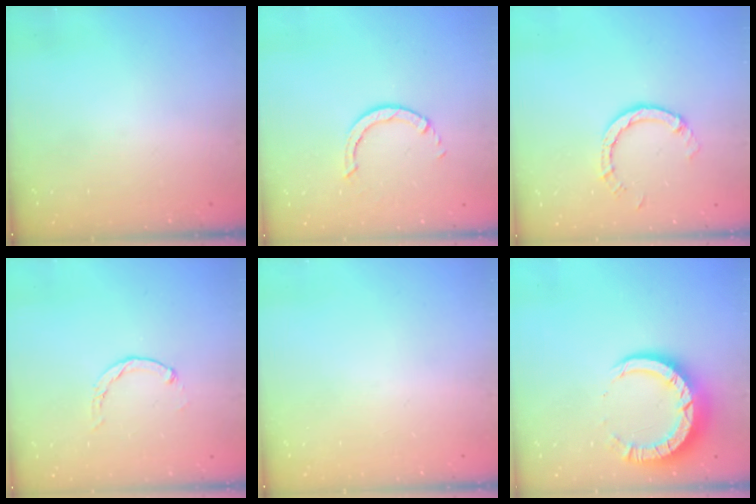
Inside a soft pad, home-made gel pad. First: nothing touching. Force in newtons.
{"total": 3.4, "press": 3.4, "slide": 0.5}
{"total": 3.9, "press": 3.9, "slide": 0.2}
{"total": 0.0}
{"total": 0.0}
{"total": 9.6, "press": 9.5, "slide": 1.1}